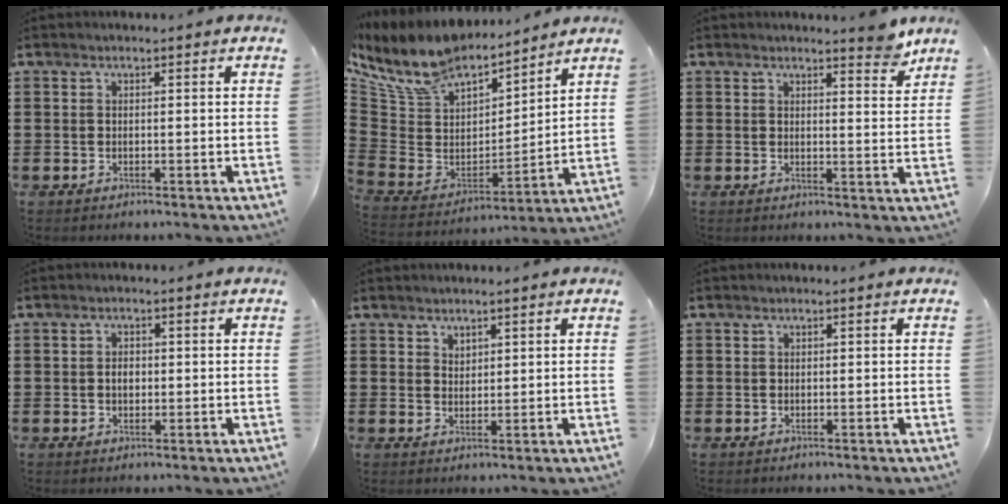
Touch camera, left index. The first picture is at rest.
{"total": 10.8, "force": [9.4, 3.7, 3.9], "torque": [-0.132, -0.073, 0.166]}
{"total": 3.8, "force": [3.5, 0.5, 1.4], "torque": [-0.013, -0.019, 0.058]}
{"total": 1.9, "force": [0.0, 1.2, 1.5], "torque": [-0.031, 0.007, -0.002]}
{"total": 1.7, "force": [1.5, 0.7, 0.1], "torque": [0.004, -0.003, 0.028]}
{"total": 0.0}